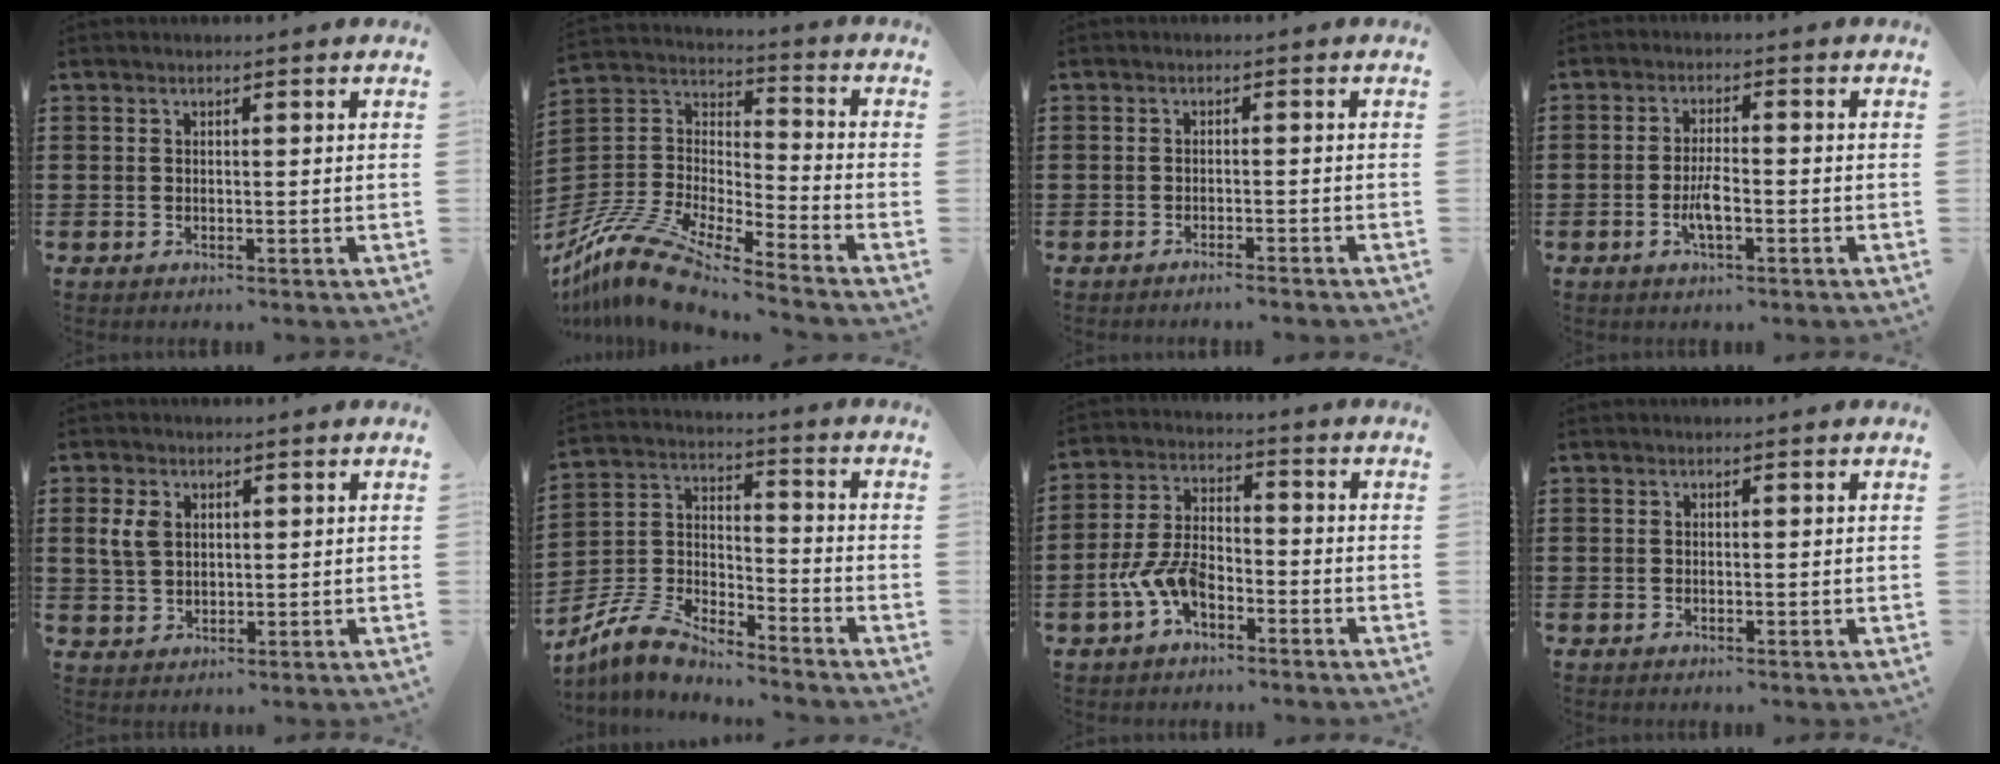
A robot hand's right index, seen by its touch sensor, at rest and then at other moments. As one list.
[{"total": 12.4, "force": [-11.2, 1.4, 5.1], "torque": [-0.125, 0.014, -0.231]}, {"total": 1.4, "force": [-1.3, -0.2, 0.3], "torque": [-0.007, 0.002, -0.025]}, {"total": 4.0, "force": [-1.4, 0.9, 3.6], "torque": [-0.077, -0.005, -0.027]}, {"total": 4.0, "force": [1.3, 2.8, 2.5], "torque": [-0.065, 0.007, 0.021]}, {"total": 7.9, "force": [-7.3, 1.8, 2.5], "torque": [-0.074, 0.005, -0.151]}, {"total": 7.5, "force": [-3.7, 3.8, 5.3], "torque": [-0.130, -0.001, -0.073]}, {"total": 0.0}]